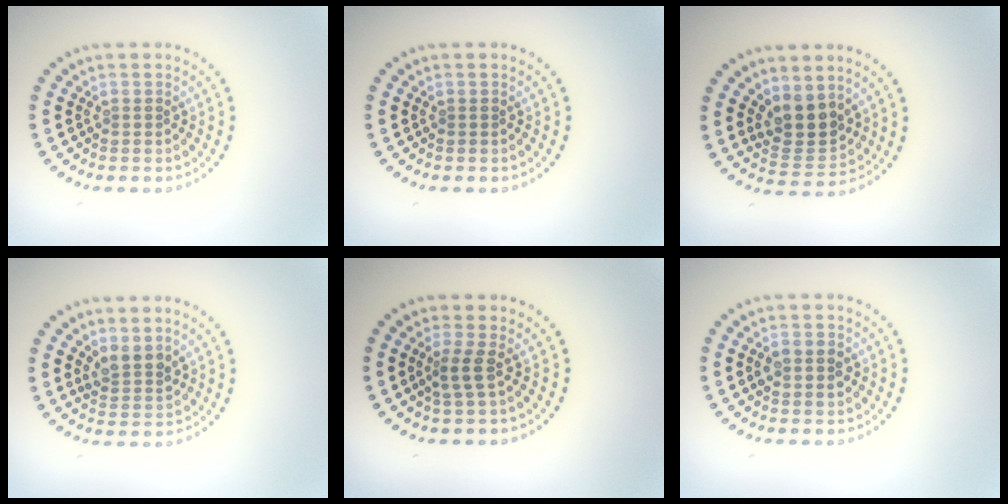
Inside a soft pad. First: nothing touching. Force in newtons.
{"total": 0.0}
{"total": 3.8, "press": 3.3, "slide": 1.8}
{"total": 2.2, "press": 1.9, "slide": 1.2}
{"total": 2.0, "press": 1.4, "slide": 1.4}
{"total": 2.7, "press": 2.7, "slide": 0.1}